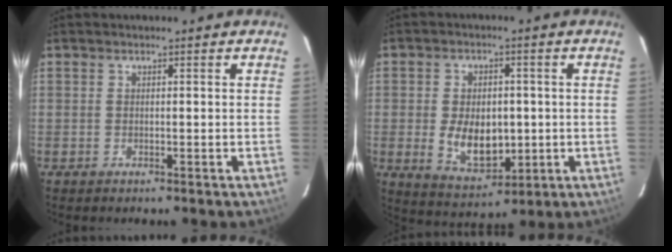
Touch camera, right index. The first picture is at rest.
{"total": 10.0, "force": [-1.1, 6.2, 7.7], "torque": [-0.152, -0.010, -0.001]}